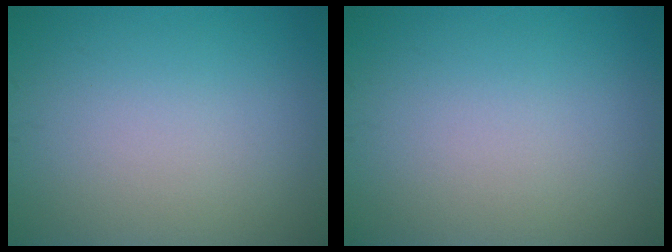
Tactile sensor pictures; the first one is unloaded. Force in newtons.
{"total": 0.0}